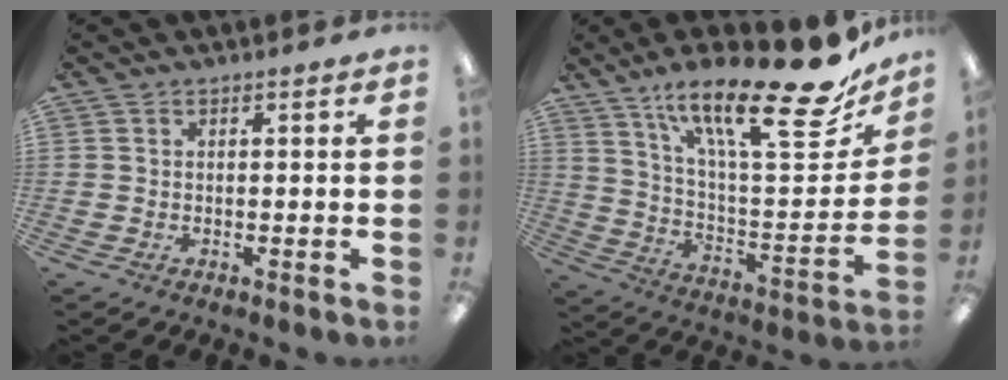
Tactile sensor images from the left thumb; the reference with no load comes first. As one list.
[{"total": 25.4, "force": [17.4, 6.5, 17.4], "torque": [-0.256, -0.121, 0.281]}]